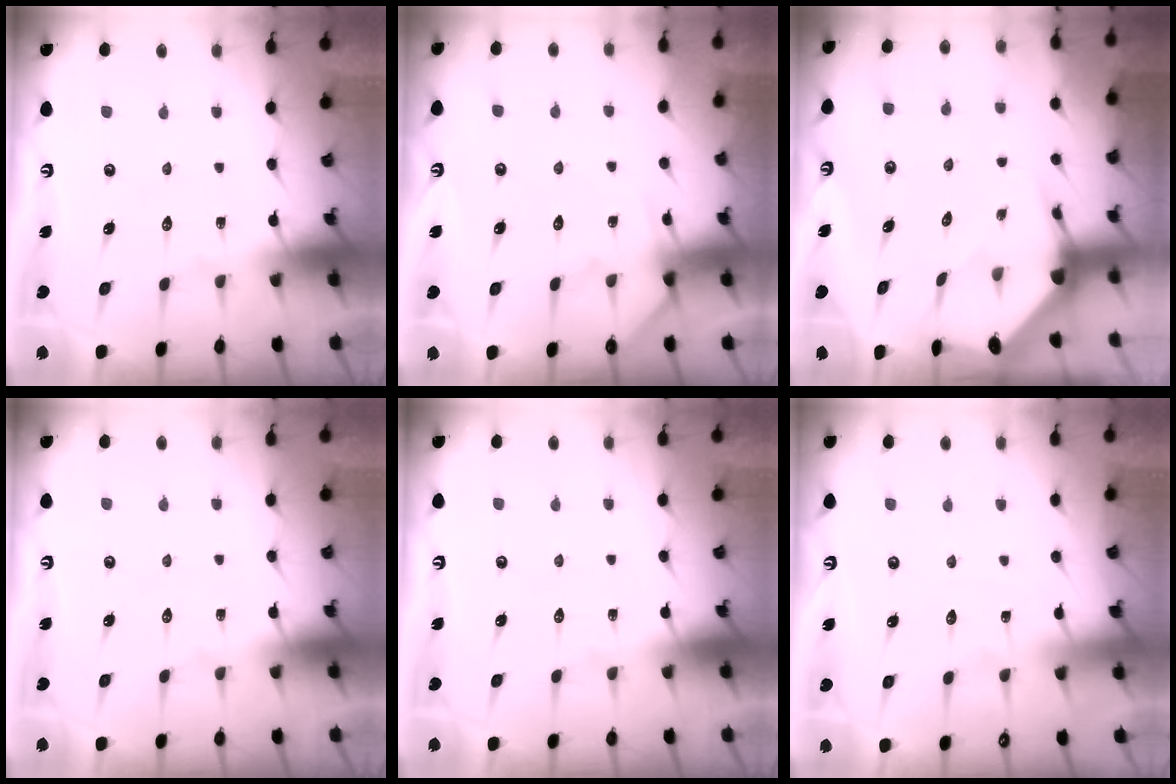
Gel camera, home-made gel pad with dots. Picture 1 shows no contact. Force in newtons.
{"total": 6.9, "press": 6.8, "slide": 0.8}
{"total": 3.4, "press": 3.3, "slide": 0.4}
{"total": 0.0}
{"total": 0.0}
{"total": 2.1, "press": 2.1, "slide": 0.2}